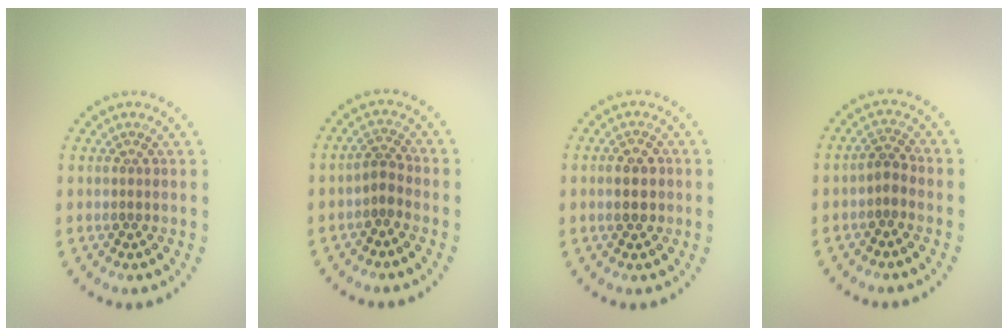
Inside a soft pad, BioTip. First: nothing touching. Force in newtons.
{"total": 1.6, "press": 1.3, "slide": 0.9}
{"total": 2.3, "press": 2.3, "slide": 0.2}
{"total": 1.5, "press": 1.3, "slide": 0.8}